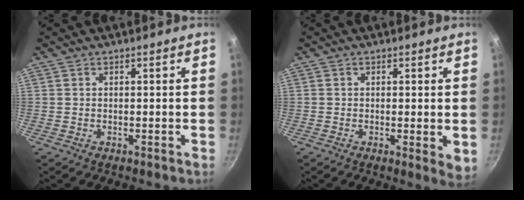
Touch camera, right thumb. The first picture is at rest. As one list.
[{"total": 4.1, "force": [-0.1, 1.1, 3.9], "torque": [-0.051, -0.014, -0.004]}]